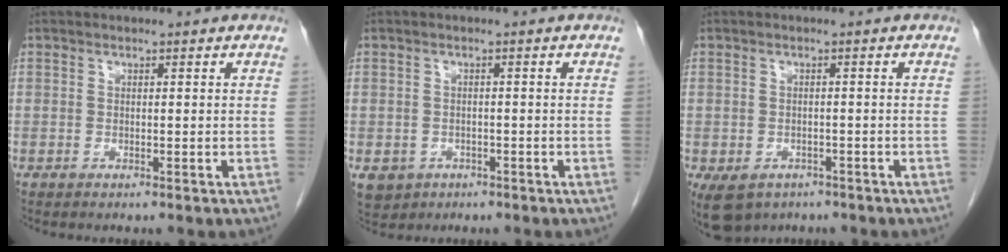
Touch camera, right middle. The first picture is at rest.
{"total": 5.0, "force": [-2.4, 4.2, 1.2], "torque": [-0.026, 0.001, -0.032]}
{"total": 7.7, "force": [-4.8, 5.3, 2.9], "torque": [-0.067, -0.001, -0.068]}